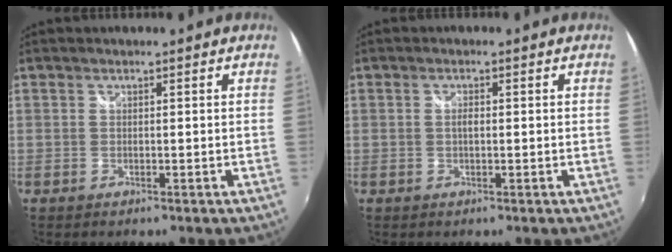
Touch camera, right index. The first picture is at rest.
{"total": 1.2, "force": [0.0, 0.5, 1.1], "torque": [-0.020, 0.002, -0.003]}